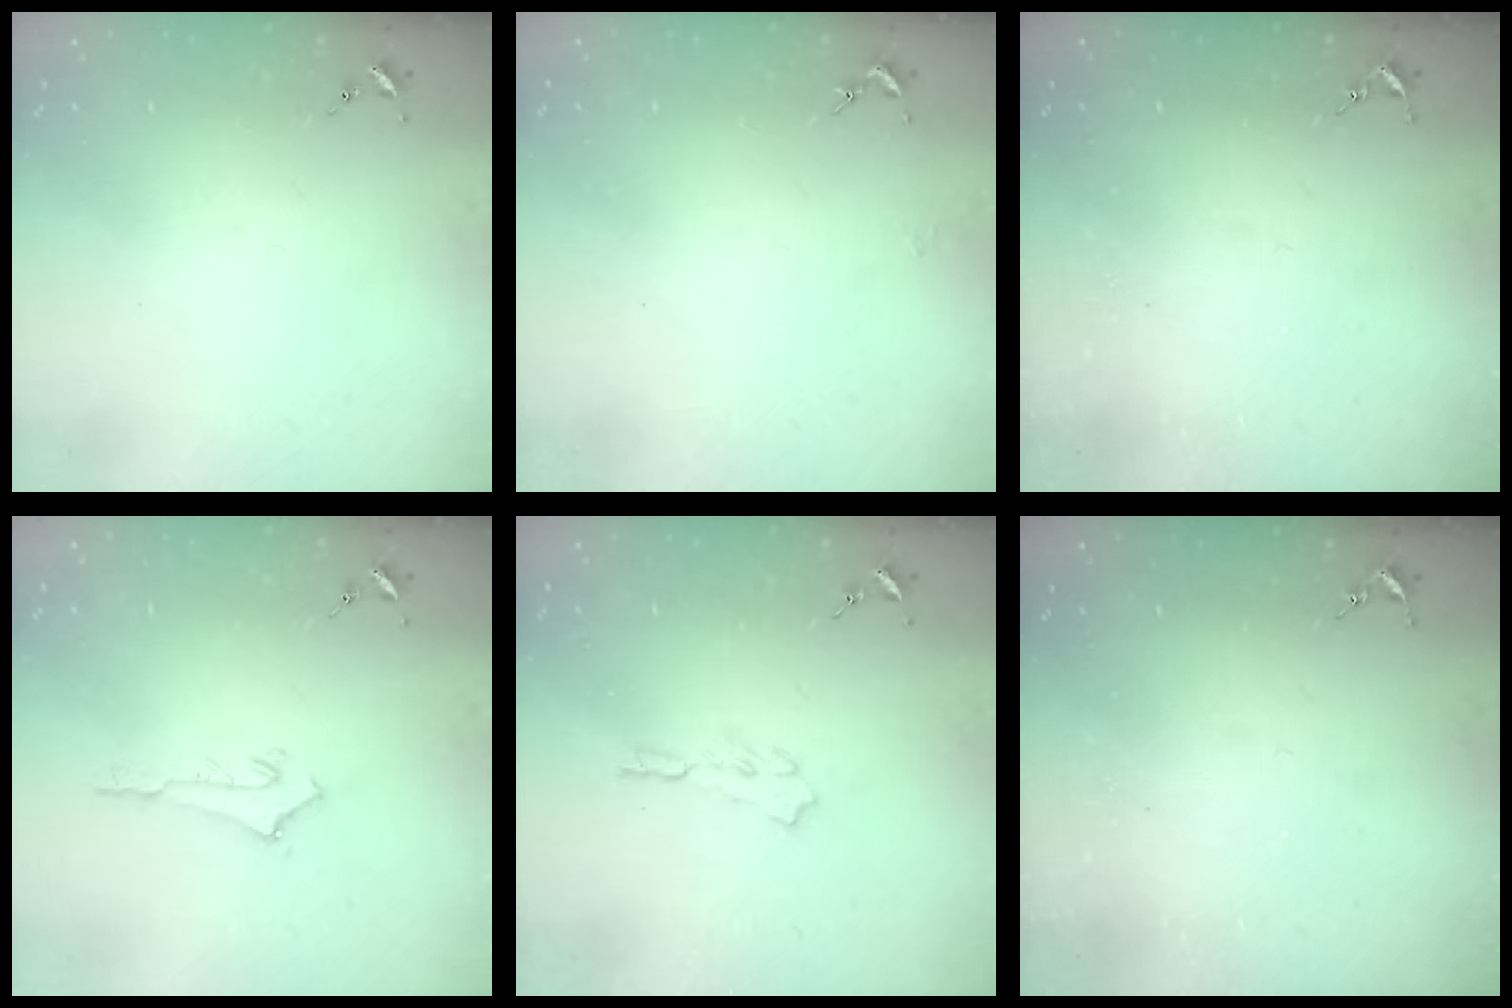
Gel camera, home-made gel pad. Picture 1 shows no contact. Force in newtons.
{"total": 2.1, "press": 2.1, "slide": 0.3}
{"total": 2.5, "press": 2.5, "slide": 0.3}
{"total": 2.6, "press": 2.6, "slide": 0.4}
{"total": 3.7, "press": 3.7, "slide": 0.3}
{"total": 2.5, "press": 2.5, "slide": 0.3}